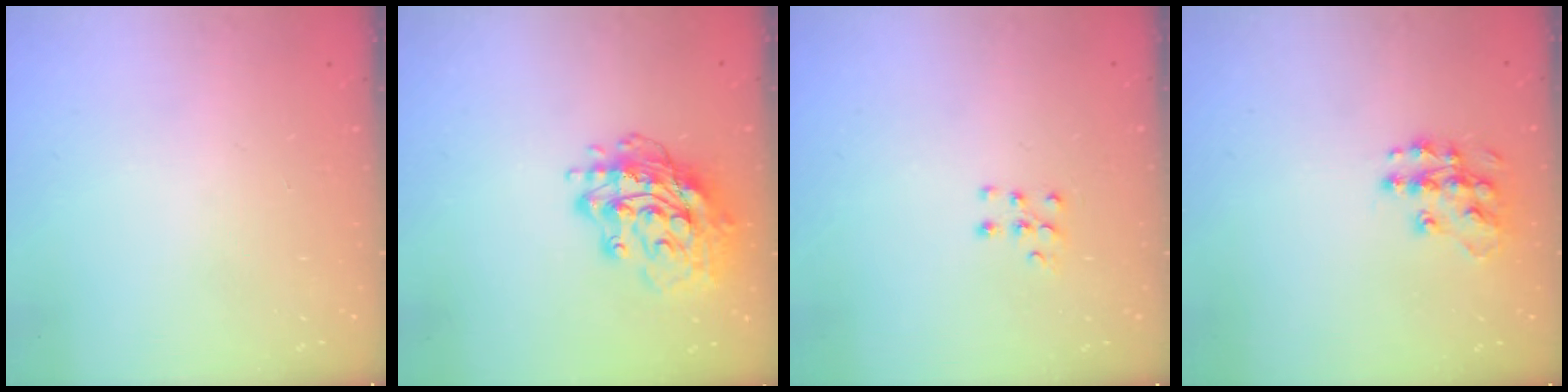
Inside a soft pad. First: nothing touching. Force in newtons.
{"total": 15.9, "press": 15.8, "slide": 1.3}
{"total": 6.1, "press": 6.0, "slide": 0.5}
{"total": 10.4, "press": 10.4, "slide": 0.4}